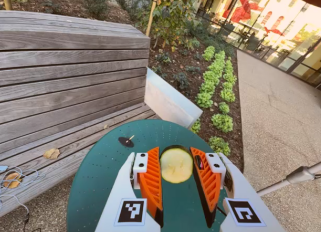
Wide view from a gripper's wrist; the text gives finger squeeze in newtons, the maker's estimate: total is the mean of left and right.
{"total": 12.3, "left": 12.2, "right": 12.3}